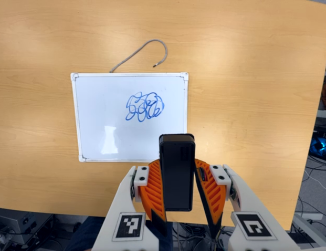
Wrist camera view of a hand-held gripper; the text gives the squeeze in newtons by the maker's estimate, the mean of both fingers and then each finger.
{"total": 6.1, "left": 5.4, "right": 6.8}